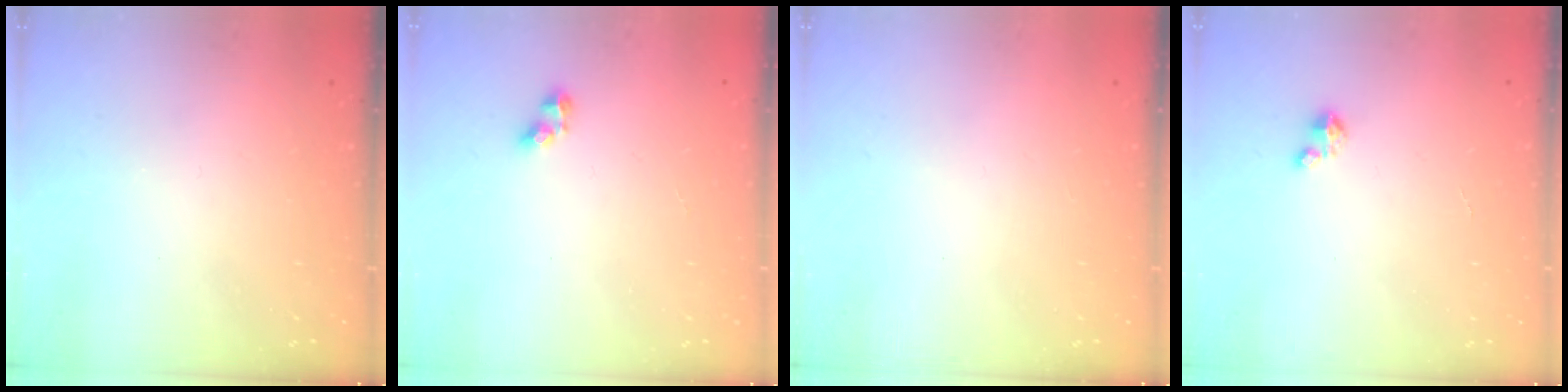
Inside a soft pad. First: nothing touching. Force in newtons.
{"total": 2.9, "press": 2.6, "slide": 1.1}
{"total": 0.0}
{"total": 2.0, "press": 2.0, "slide": 0.1}